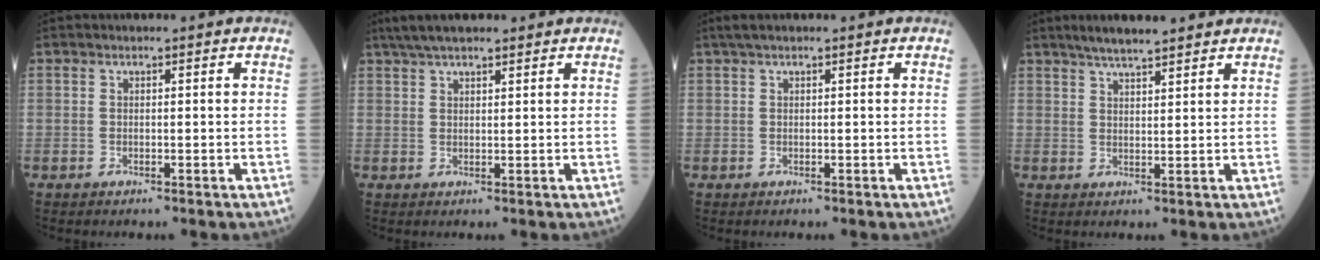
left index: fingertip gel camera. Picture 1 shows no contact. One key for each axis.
{"total": 6.6, "fx": 5.3, "fy": 1.4, "fz": 3.6, "tx": -0.061, "ty": 0.034, "tz": 0.093}
{"total": 1.9, "fx": 1.4, "fy": 0.2, "fz": 1.3, "tx": -0.026, "ty": 0.020, "tz": 0.026}
{"total": 6.3, "fx": 5.2, "fy": 0.8, "fz": 3.4, "tx": -0.056, "ty": 0.024, "tz": 0.089}